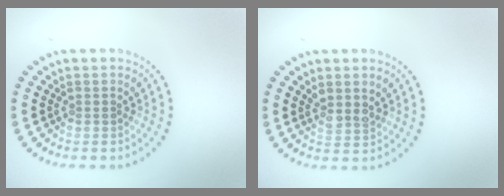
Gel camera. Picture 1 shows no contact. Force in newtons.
{"total": 1.8, "press": 1.5, "slide": 1.0}